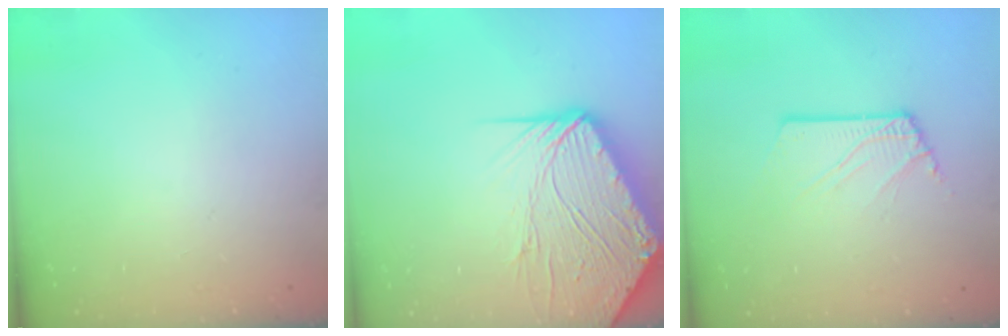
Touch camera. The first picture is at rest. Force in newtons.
{"total": 17.4, "press": 17.2, "slide": 2.1}
{"total": 2.5, "press": 2.5, "slide": 0.3}